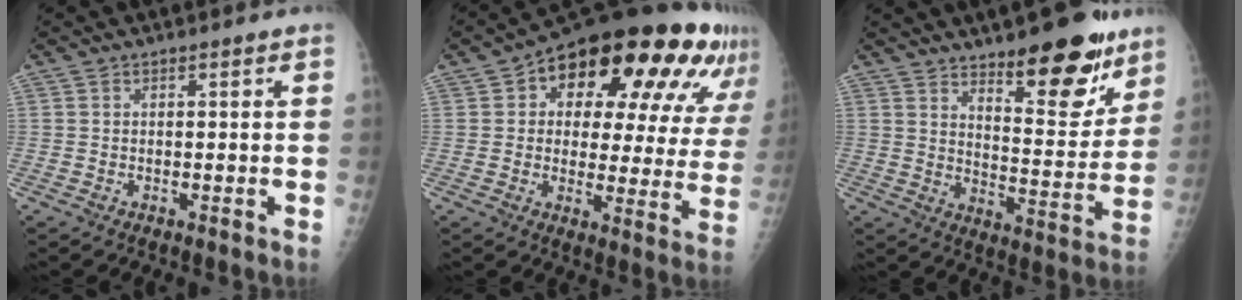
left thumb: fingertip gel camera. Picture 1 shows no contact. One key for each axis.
{"total": 26.3, "fx": 12.5, "fy": 12.6, "fz": 19.4, "tx": -0.218, "ty": 0.014, "tz": 0.171}
{"total": 16.5, "fx": 11.0, "fy": 5.7, "fz": 10.9, "tx": -0.101, "ty": -0.078, "tz": 0.169}